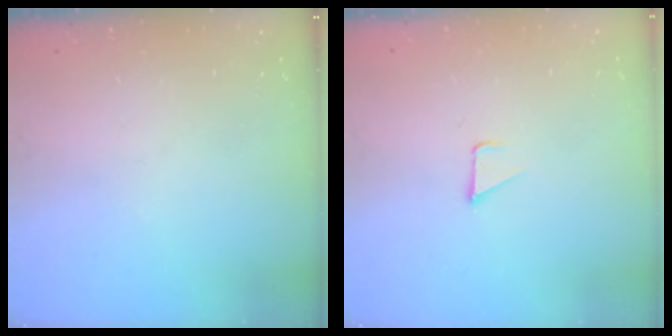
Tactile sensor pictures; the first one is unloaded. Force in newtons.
{"total": 1.2, "press": 1.2, "slide": 0.1}